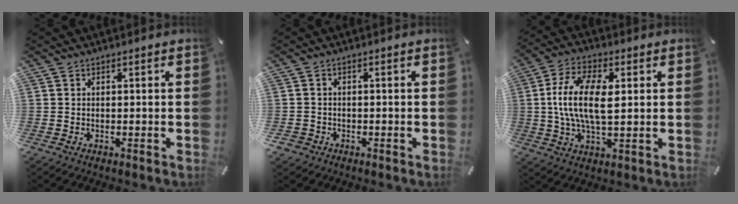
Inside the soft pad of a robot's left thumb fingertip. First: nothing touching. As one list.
[{"total": 2.2, "force": [-1.2, 1.8, 0.5], "torque": [-0.008, 0.006, -0.026]}, {"total": 12.7, "force": [1.5, 5.9, 11.2], "torque": [-0.237, 0.002, 0.027]}]